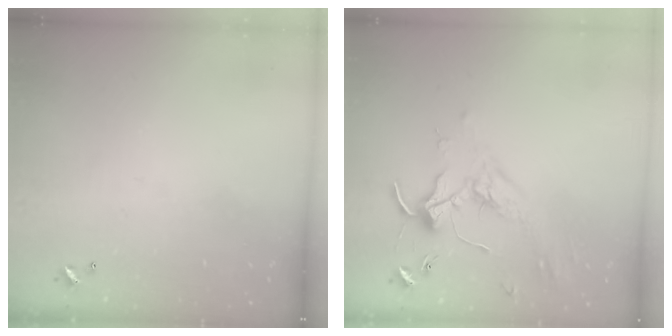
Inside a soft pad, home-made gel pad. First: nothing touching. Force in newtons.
{"total": 1.7, "press": 1.7, "slide": 0.4}